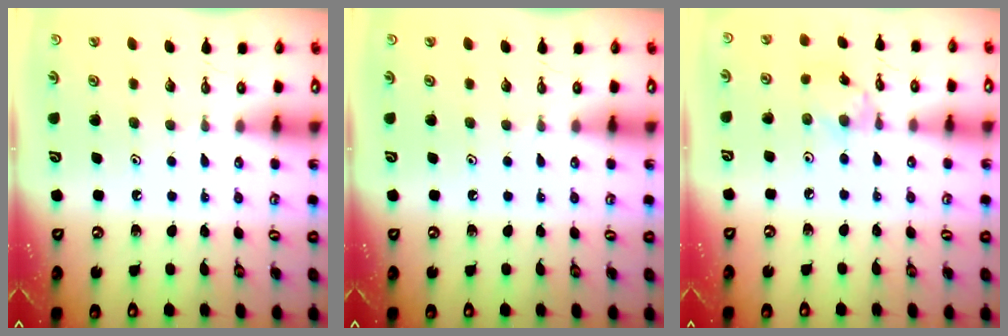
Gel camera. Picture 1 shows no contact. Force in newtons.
{"total": 0.0}
{"total": 2.1, "press": 2.1, "slide": 0.2}